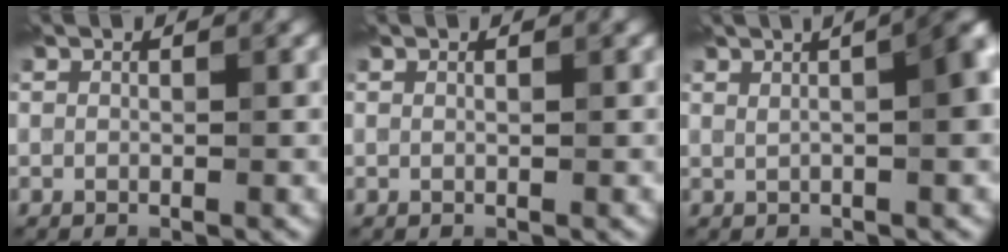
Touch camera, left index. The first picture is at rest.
{"total": 0.0}
{"total": 7.3, "force": [1.3, 3.1, 6.5], "torque": [-0.037, 0.031, 0.008]}